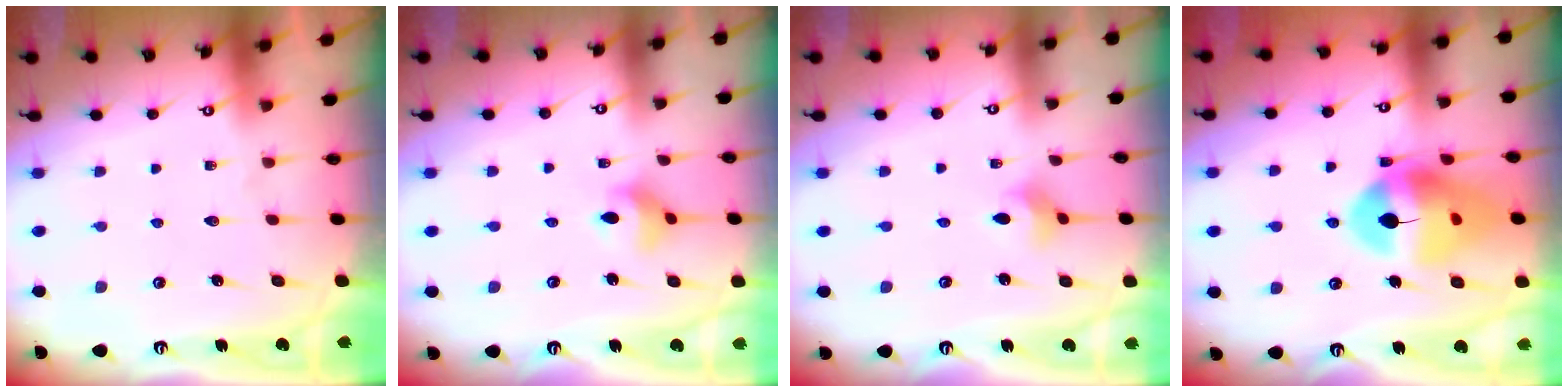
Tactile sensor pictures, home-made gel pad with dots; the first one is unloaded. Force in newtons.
{"total": 6.1, "press": 5.8, "slide": 1.7}
{"total": 2.9, "press": 2.8, "slide": 0.6}
{"total": 16.7, "press": 16.6, "slide": 2.4}